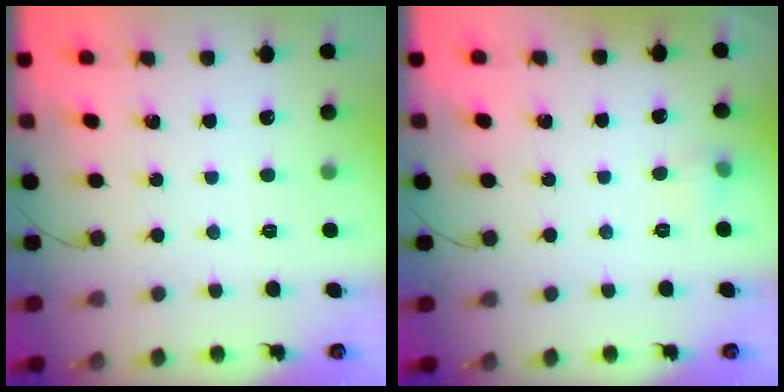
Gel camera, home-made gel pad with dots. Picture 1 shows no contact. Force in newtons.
{"total": 5.7, "press": 4.1, "slide": 3.9}